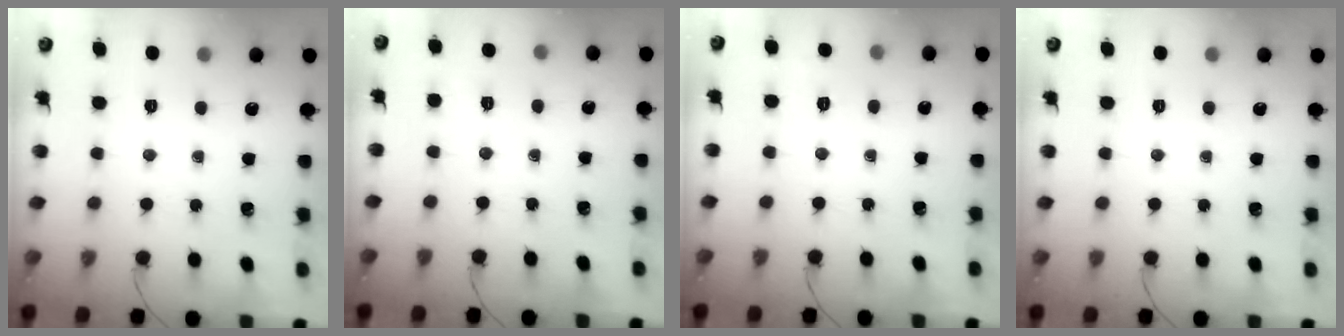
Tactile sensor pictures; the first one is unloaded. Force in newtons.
{"total": 2.7, "press": 2.0, "slide": 1.8}
{"total": 2.1, "press": 1.2, "slide": 1.8}
{"total": 0.0}